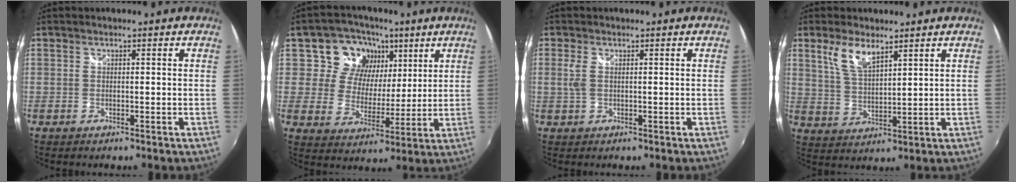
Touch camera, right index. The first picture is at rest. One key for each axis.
{"total": 11.4, "fx": 5.6, "fy": 9.2, "fz": 3.6, "tx": -0.063, "ty": 0.002, "tz": 0.089}
{"total": 2.2, "fx": 0.4, "fy": 1.0, "fz": 1.9, "tx": -0.041, "ty": -0.001, "tz": 0.007}
{"total": 6.8, "fx": 4.3, "fy": 2.4, "fz": 4.6, "tx": -0.092, "ty": 0.002, "tz": 0.090}